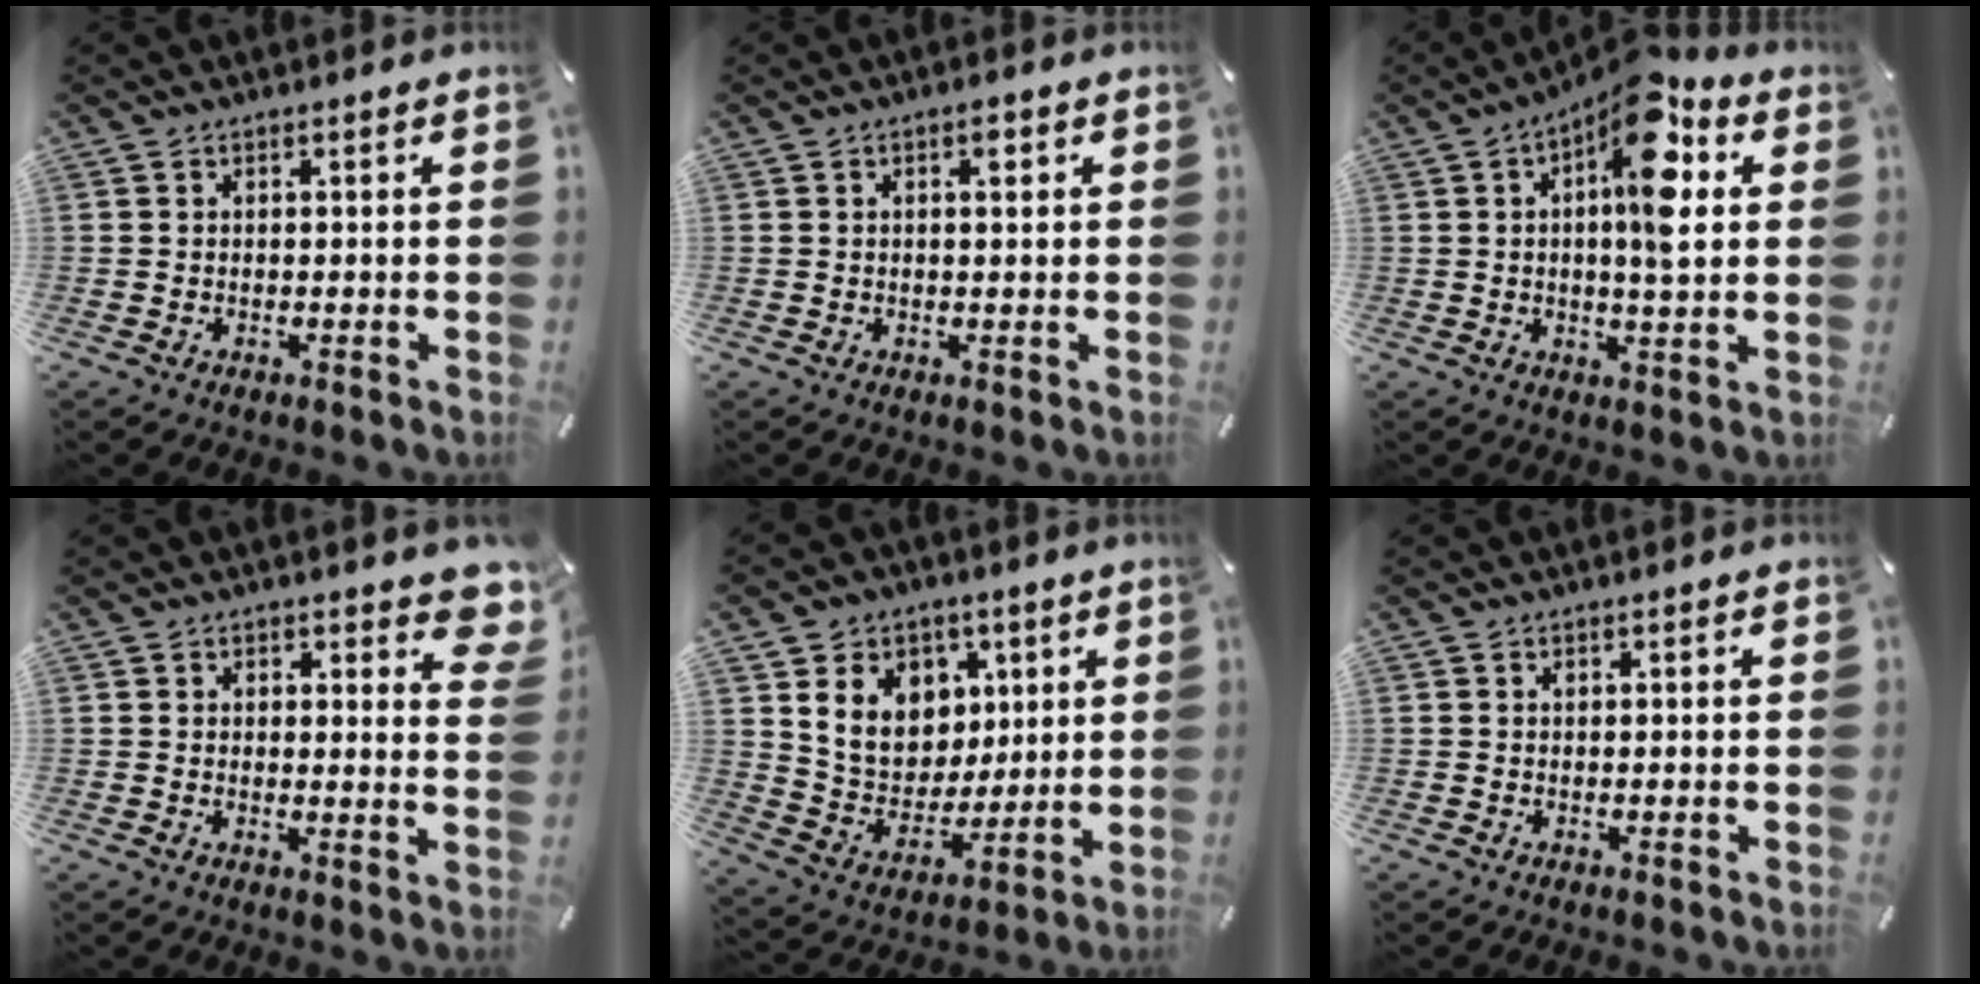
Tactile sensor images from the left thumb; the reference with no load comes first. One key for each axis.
{"total": 2.0, "fx": 0.7, "fy": 0.8, "fz": 1.7, "tx": -0.027, "ty": 0.002, "tz": 0.008}
{"total": 14.2, "fx": 4.8, "fy": 5.1, "fz": 12.3, "tx": -0.176, "ty": -0.027, "tz": 0.074}
{"total": 4.7, "fx": 3.2, "fy": 2.5, "fz": 2.4, "tx": -0.008, "ty": -0.021, "tz": 0.049}
{"total": 13.8, "fx": 4.9, "fy": 11.9, "fz": 5.1, "tx": -0.085, "ty": -0.022, "tz": 0.103}
{"total": 0.0}